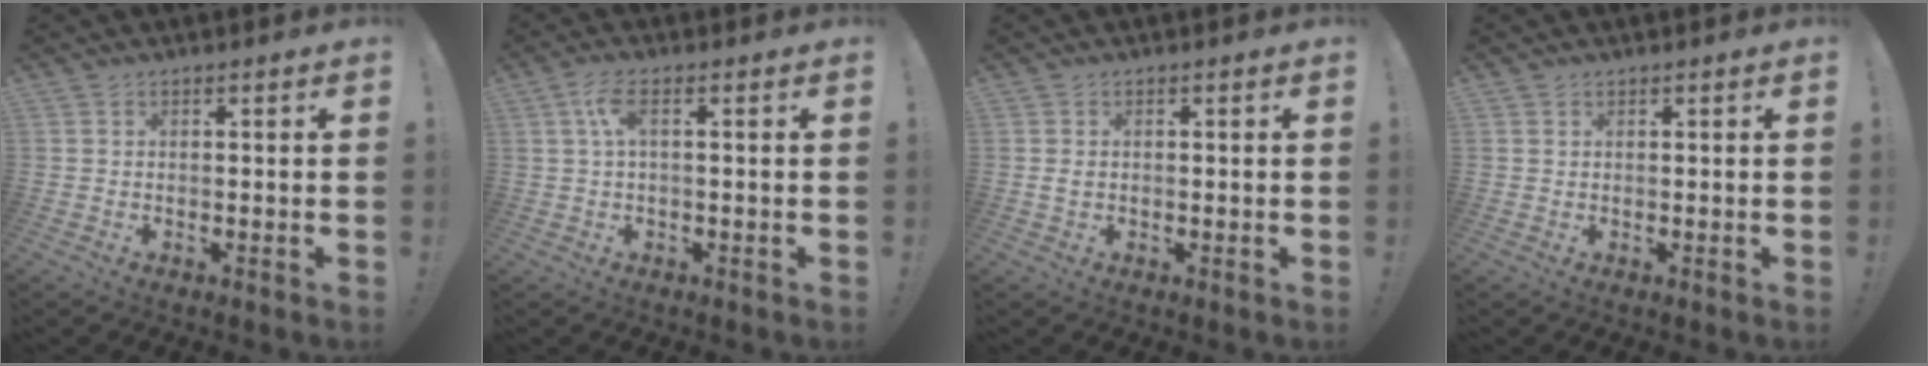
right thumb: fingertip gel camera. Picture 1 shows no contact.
{"total": 5.2, "force": [1.2, 1.4, 4.8], "torque": [-0.085, -0.001, 0.019]}
{"total": 1.0, "force": [0.1, 0.8, 0.6], "torque": [-0.007, 0.002, 0.000]}
{"total": 0.7, "force": [0.5, 0.4, 0.0], "torque": [0.008, -0.003, 0.009]}